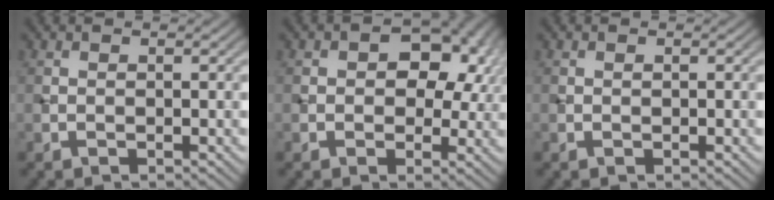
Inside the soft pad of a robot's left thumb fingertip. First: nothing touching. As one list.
[{"total": 8.3, "force": [1.7, 5.6, 6.0], "torque": [-0.067, 0.003, 0.016]}, {"total": 0.0}]